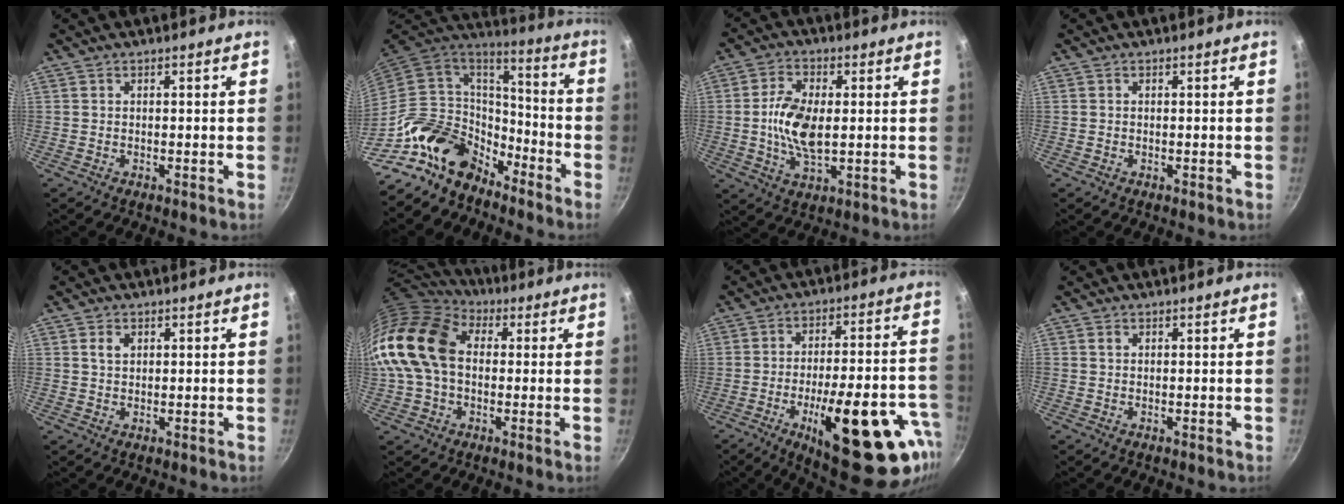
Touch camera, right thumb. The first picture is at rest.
{"total": 17.3, "force": [-11.2, 11.0, 7.3], "torque": [-0.080, 0.087, -0.205]}
{"total": 10.1, "force": [0.1, 5.2, 8.7], "torque": [-0.171, 0.002, 0.002]}
{"total": 0.0}
{"total": 2.4, "force": [0.8, 1.7, 1.4], "torque": [-0.022, 0.000, 0.017]}
{"total": 18.7, "force": [1.3, 13.6, 12.8], "torque": [-0.236, 0.037, 0.011]}
{"total": 27.0, "force": [-11.1, 9.7, 22.7], "torque": [-0.273, 0.030, -0.149]}
{"total": 0.6, "force": [0.3, 0.4, 0.4], "torque": [-0.007, -0.002, 0.005]}